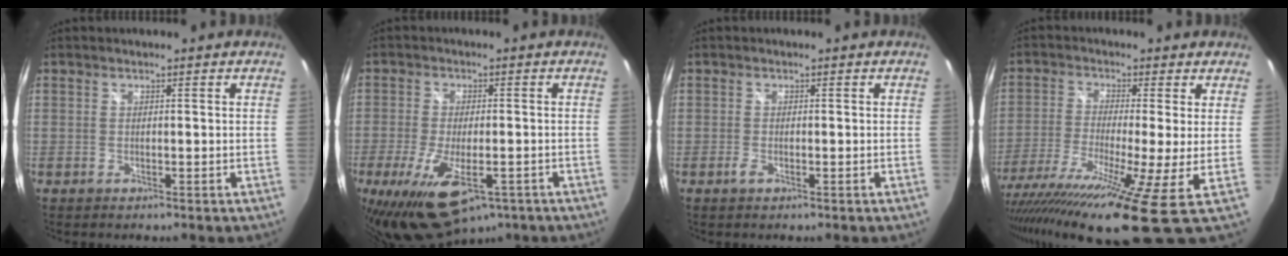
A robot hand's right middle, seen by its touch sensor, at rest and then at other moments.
{"total": 13.9, "force": [-7.2, 5.9, 10.3], "torque": [-0.211, -0.044, -0.112]}
{"total": 1.1, "force": [-0.7, 0.4, 0.8], "torque": [-0.018, -0.003, -0.014]}
{"total": 19.0, "force": [-10.4, 0.9, 15.8], "torque": [-0.298, -0.087, -0.180]}